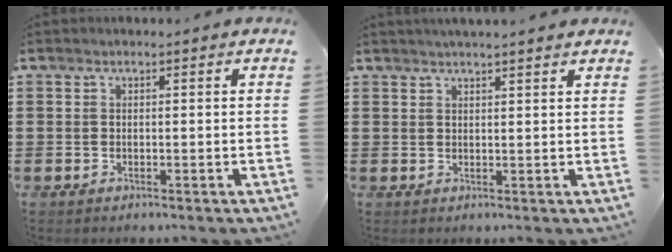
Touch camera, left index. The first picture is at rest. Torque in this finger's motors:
{"motor_torque": [1.11, -1.02, 0.34, 0.09]}